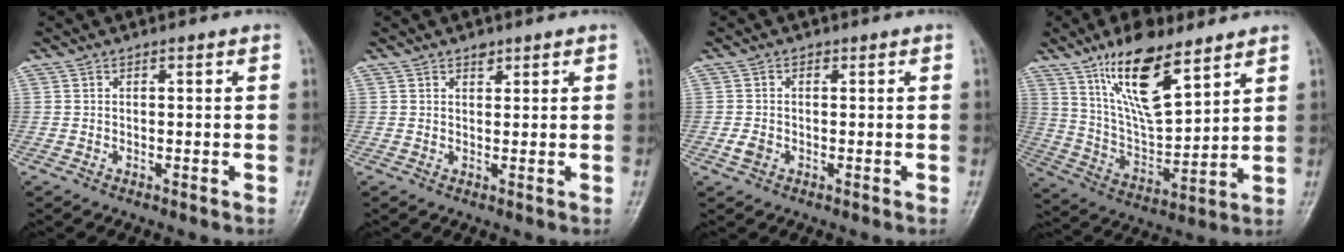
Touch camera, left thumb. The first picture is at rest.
{"total": 1.5, "force": [1.0, 0.9, 0.5], "torque": [0.001, -0.006, 0.015]}
{"total": 2.2, "force": [-0.6, 1.8, 1.1], "torque": [-0.016, 0.002, -0.010]}
{"total": 15.8, "force": [9.8, 5.5, 11.1], "torque": [-0.175, -0.052, 0.191]}